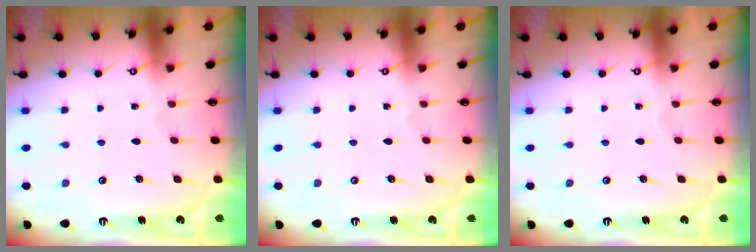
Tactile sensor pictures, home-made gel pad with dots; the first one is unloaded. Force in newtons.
{"total": 0.0}
{"total": 0.0}